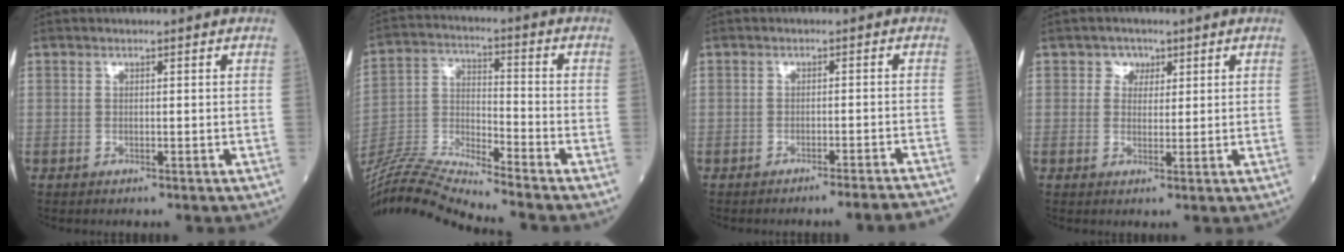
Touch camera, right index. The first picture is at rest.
{"total": 14.3, "force": [-13.5, -2.0, 4.0], "torque": [-0.080, 0.004, -0.256]}
{"total": 8.0, "force": [-7.6, -1.5, 2.3], "torque": [-0.004, -0.014, -0.090]}
{"total": 2.4, "force": [1.2, 2.1, 0.5], "torque": [-0.001, 0.000, 0.012]}